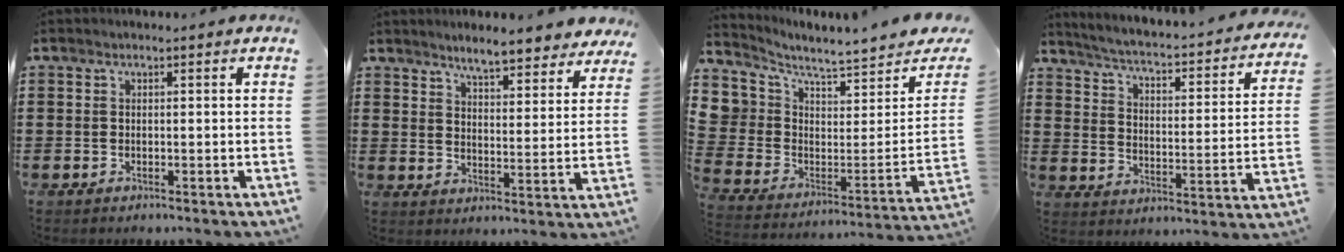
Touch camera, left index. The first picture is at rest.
{"total": 5.5, "force": [5.3, 0.1, 1.4], "torque": [-0.043, -0.032, 0.092]}
{"total": 3.3, "force": [2.9, 1.5, -0.5], "torque": [-0.029, -0.048, 0.047]}
{"total": 2.4, "force": [1.9, -0.2, 1.4], "torque": [-0.044, -0.033, 0.019]}